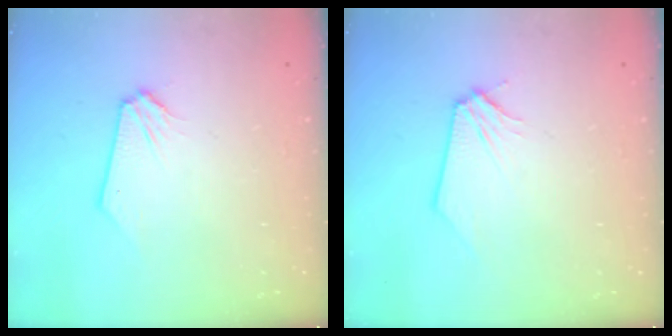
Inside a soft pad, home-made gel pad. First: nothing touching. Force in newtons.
{"total": 0.0}